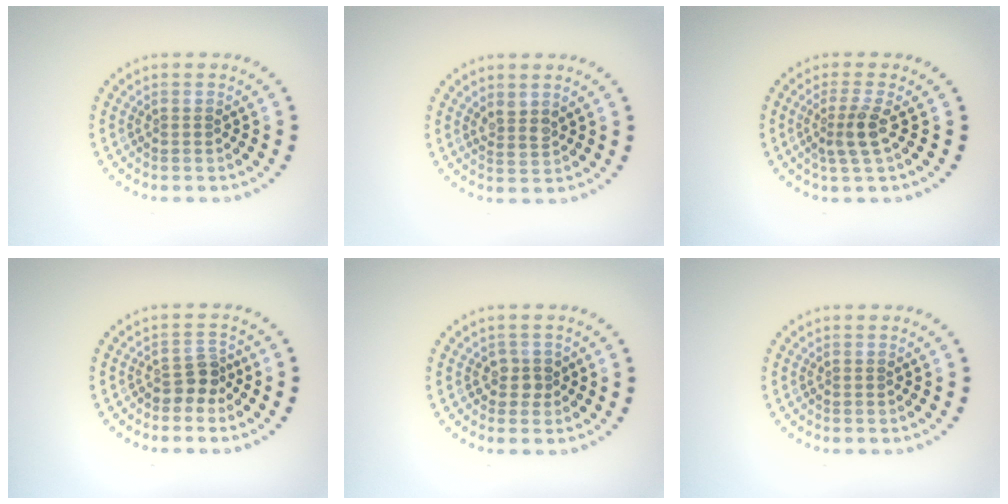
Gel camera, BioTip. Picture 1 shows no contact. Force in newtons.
{"total": 1.3, "press": 1.1, "slide": 0.8}
{"total": 2.4, "press": 1.8, "slide": 1.6}
{"total": 2.2, "press": 1.7, "slide": 1.4}
{"total": 1.6, "press": 1.3, "slide": 0.9}
{"total": 0.0}